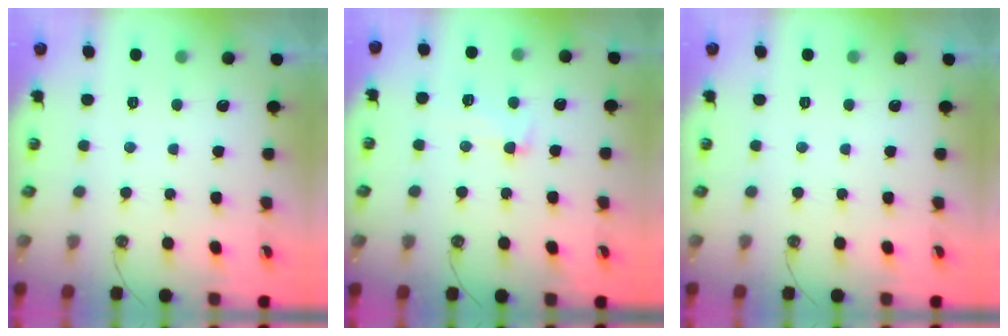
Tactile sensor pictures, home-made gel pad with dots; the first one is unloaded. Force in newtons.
{"total": 3.8, "press": 3.6, "slide": 1.2}
{"total": 0.0}